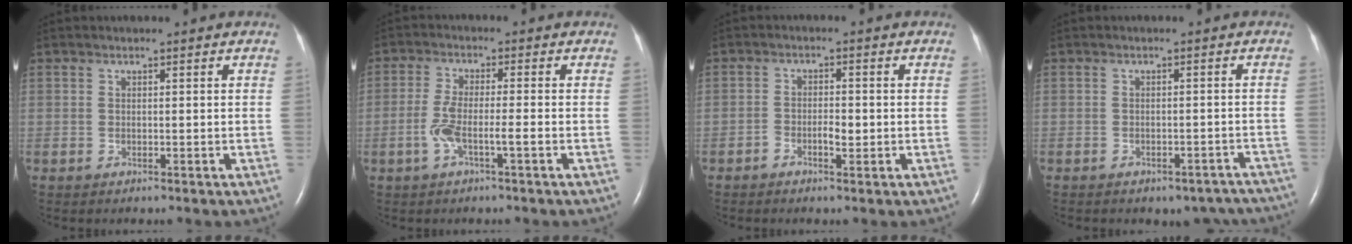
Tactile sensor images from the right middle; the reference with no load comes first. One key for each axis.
{"total": 4.6, "fx": -1.7, "fy": 0.4, "fz": 4.3, "tx": -0.093, "ty": 0.005, "tz": -0.035}
{"total": 2.6, "fx": -0.9, "fy": 1.0, "fz": 2.2, "tx": -0.038, "ty": 0.004, "tz": -0.014}
{"total": 10.1, "fx": -8.9, "fy": 4.3, "fz": 2.3, "tx": -0.022, "ty": 0.016, "tz": -0.087}